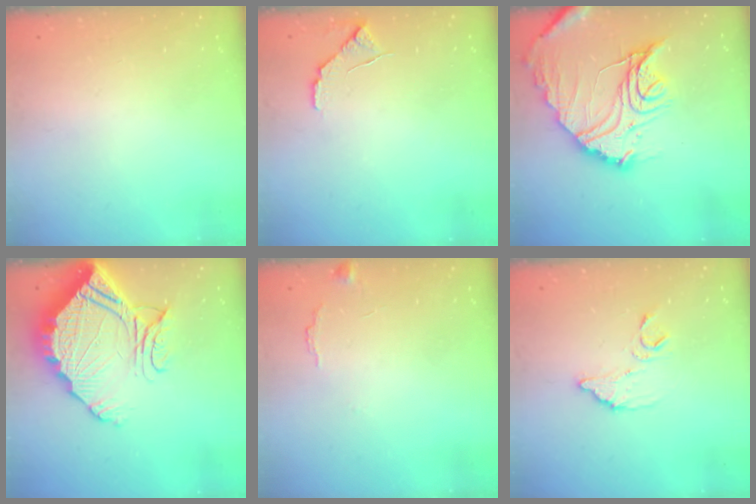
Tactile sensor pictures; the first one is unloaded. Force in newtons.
{"total": 6.4, "press": 6.4, "slide": 0.4}
{"total": 20.8, "press": 20.7, "slide": 1.8}
{"total": 19.5, "press": 19.4, "slide": 1.5}
{"total": 7.0, "press": 7.0, "slide": 0.6}
{"total": 10.1, "press": 10.1, "slide": 0.4}